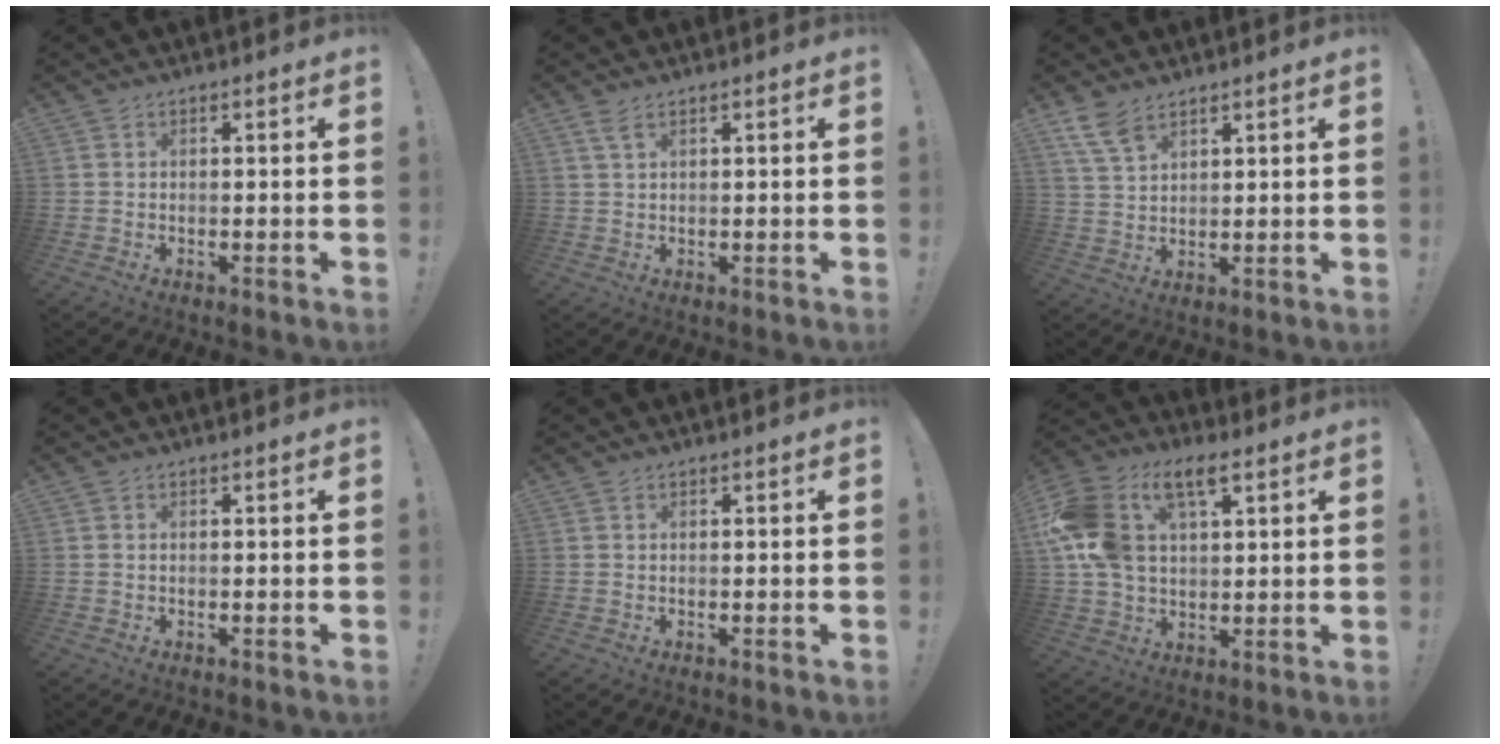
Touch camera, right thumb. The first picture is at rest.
{"total": 2.7, "force": [1.6, 0.9, 2.0], "torque": [-0.035, -0.004, 0.029]}
{"total": 7.0, "force": [5.0, 3.1, 3.8], "torque": [-0.070, -0.024, 0.096]}
{"total": 0.0}
{"total": 0.0}
{"total": 16.6, "force": [6.6, 10.9, 10.7], "torque": [-0.214, -0.016, 0.124]}